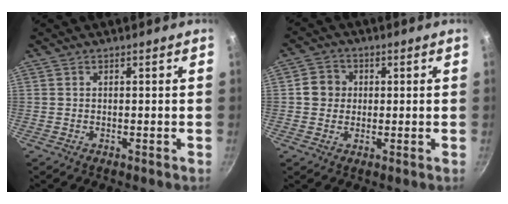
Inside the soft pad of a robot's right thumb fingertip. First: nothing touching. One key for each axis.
{"total": 4.7, "fx": 0.4, "fy": 4.4, "fz": 1.6, "tx": 0.000, "ty": 0.006, "tz": -0.004}